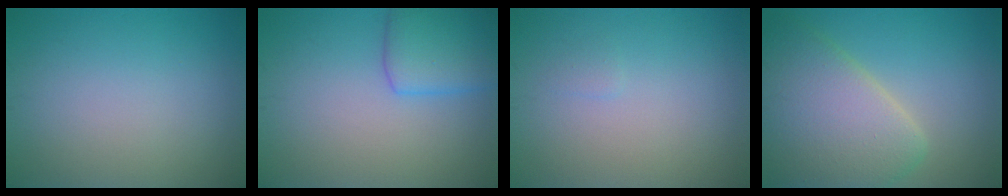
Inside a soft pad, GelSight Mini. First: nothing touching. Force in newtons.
{"total": 4.1, "press": 4.1, "slide": 0.1}
{"total": 0.5, "press": 0.5, "slide": 0.1}
{"total": 8.3, "press": 8.3, "slide": 0.6}